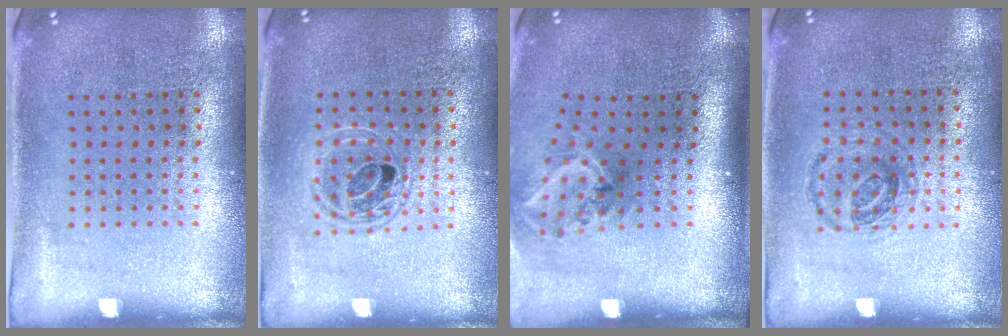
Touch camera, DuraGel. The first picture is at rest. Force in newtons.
{"total": 1.4, "press": 1.3, "slide": 0.7}
{"total": 2.1, "press": 1.3, "slide": 1.6}
{"total": 0.9, "press": 0.8, "slide": 0.4}